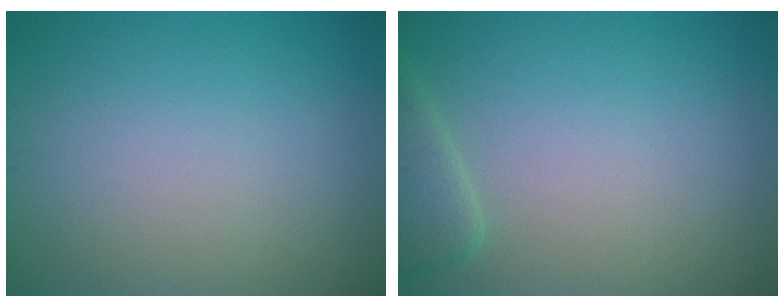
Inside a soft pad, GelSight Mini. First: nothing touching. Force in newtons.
{"total": 2.2, "press": 2.2, "slide": 0.2}